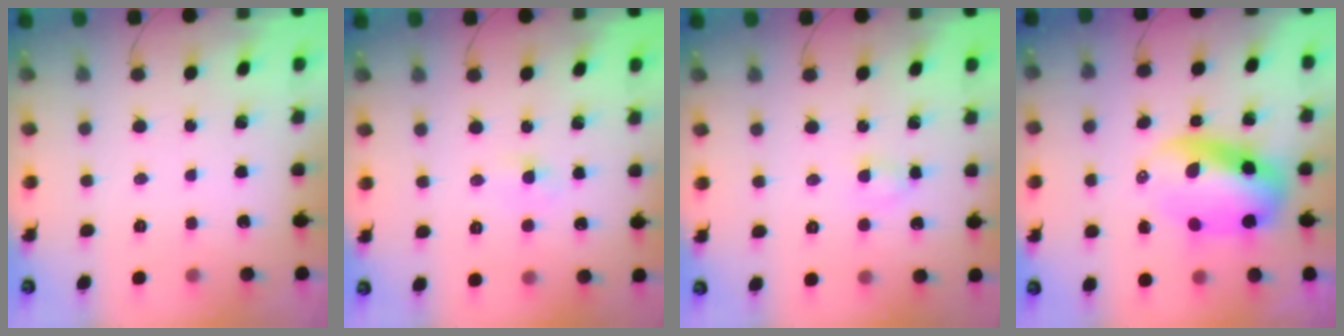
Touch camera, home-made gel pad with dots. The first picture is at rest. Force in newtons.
{"total": 2.3, "press": 2.1, "slide": 0.9}
{"total": 3.4, "press": 3.2, "slide": 1.2}
{"total": 9.6, "press": 9.3, "slide": 2.3}